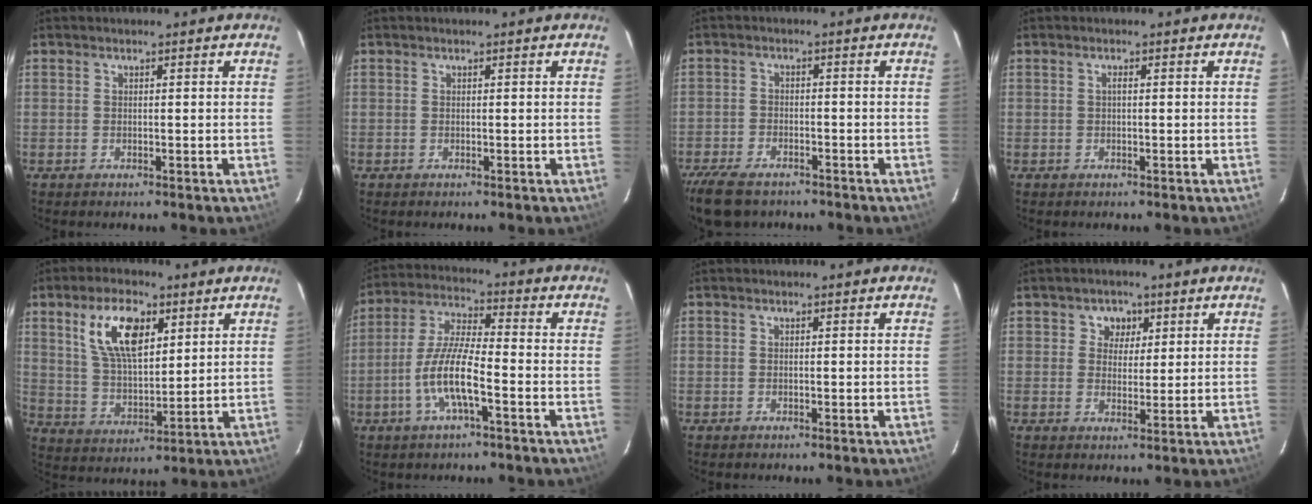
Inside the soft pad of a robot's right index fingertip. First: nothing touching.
{"total": 0.0}
{"total": 9.3, "force": [-7.2, 4.0, 4.2], "torque": [-0.115, -0.017, -0.130]}
{"total": 0.6, "force": [0.0, 0.1, 0.6], "torque": [-0.009, 0.004, -0.001]}
{"total": 12.2, "force": [5.5, 5.7, 9.2], "torque": [-0.170, 0.015, 0.107]}
{"total": 9.8, "force": [-3.8, 1.6, 8.8], "torque": [-0.188, 0.001, -0.076]}
{"total": 0.0}
{"total": 3.7, "force": [1.4, 3.4, 0.6], "torque": [0.004, 0.009, 0.022]}